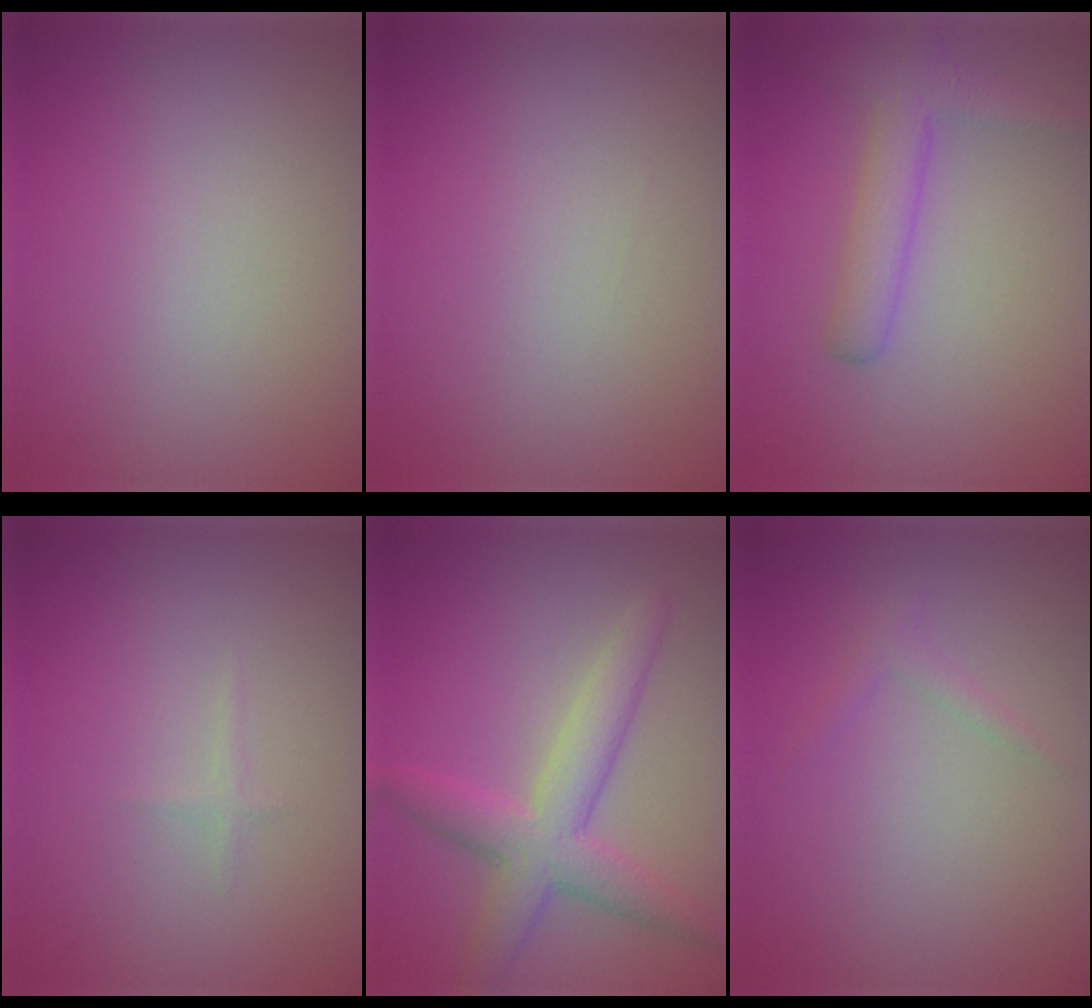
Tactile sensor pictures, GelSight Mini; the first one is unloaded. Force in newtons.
{"total": 0.0}
{"total": 3.3, "press": 3.3, "slide": 0.1}
{"total": 0.5, "press": 0.5, "slide": 0.0}
{"total": 4.8, "press": 4.8, "slide": 0.1}
{"total": 0.9, "press": 0.9, "slide": 0.0}